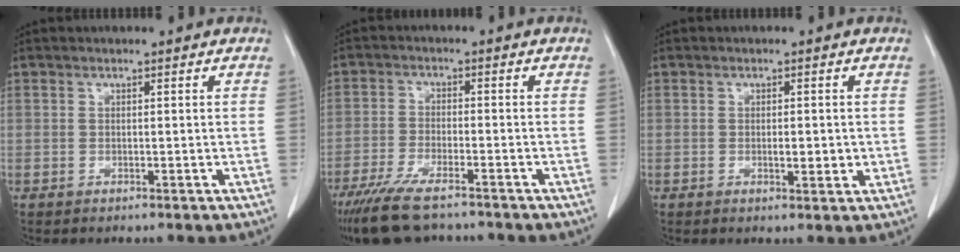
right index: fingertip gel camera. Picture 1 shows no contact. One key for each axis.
{"total": 10.5, "fx": -8.1, "fy": 2.6, "fz": 6.1, "tx": -0.110, "ty": -0.024, "tz": -0.136}
{"total": 2.7, "fx": -0.1, "fy": 1.0, "fz": 2.6, "tx": -0.040, "ty": -0.003, "tz": 0.000}